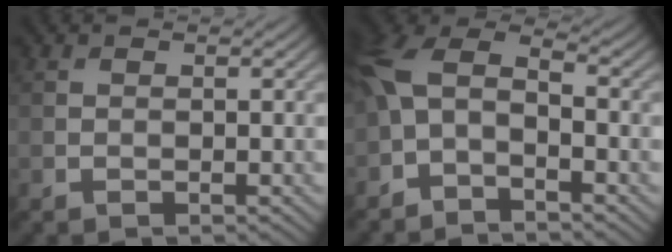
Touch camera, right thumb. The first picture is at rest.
{"total": 7.1, "force": [-2.5, 3.9, 5.4], "torque": [-0.120, 0.007, -0.068]}